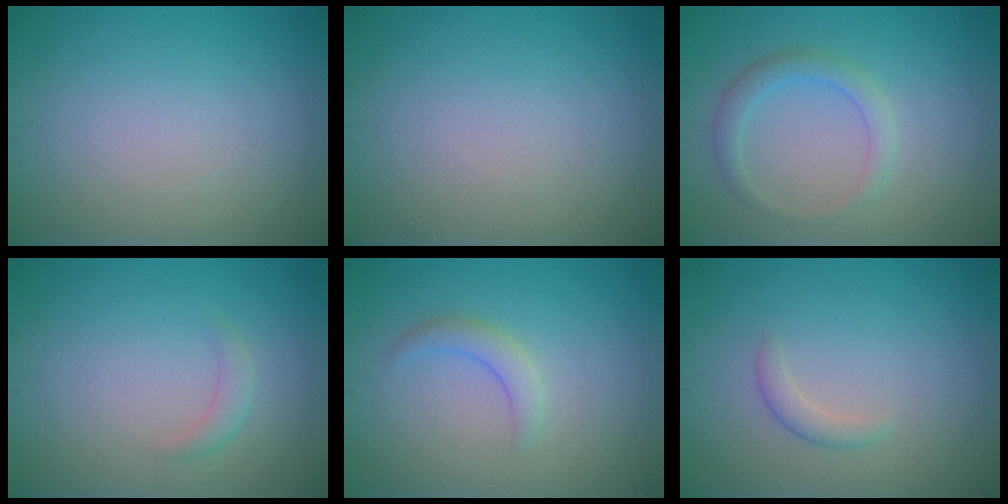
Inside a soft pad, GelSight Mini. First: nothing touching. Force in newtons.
{"total": 0.0}
{"total": 2.2, "press": 2.2, "slide": 0.1}
{"total": 1.2, "press": 1.2, "slide": 0.1}
{"total": 1.9, "press": 1.9, "slide": 0.1}
{"total": 1.3, "press": 1.3, "slide": 0.0}